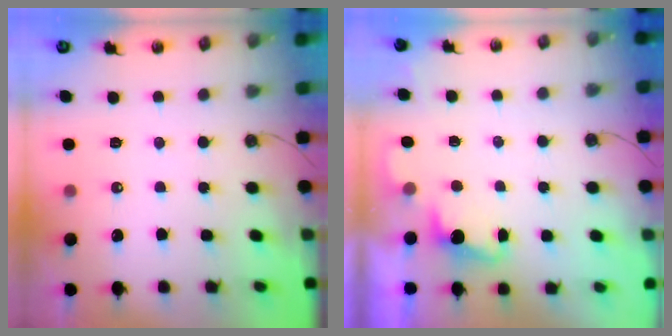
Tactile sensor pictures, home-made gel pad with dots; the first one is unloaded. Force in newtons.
{"total": 1.8, "press": 1.5, "slide": 0.9}